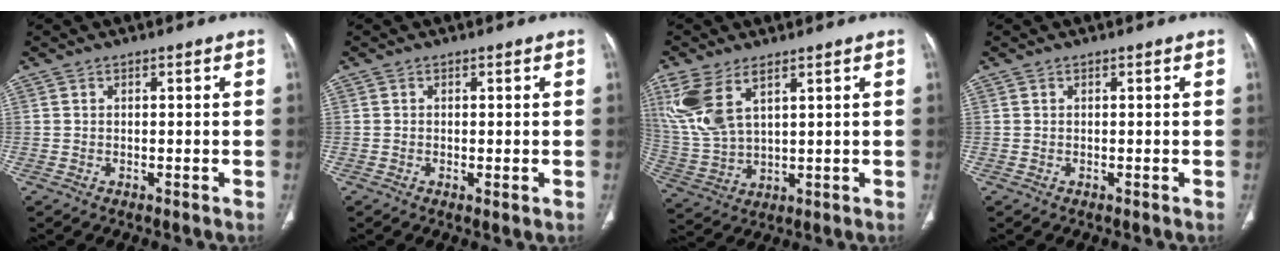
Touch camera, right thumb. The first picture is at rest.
{"total": 1.1, "force": [-0.2, 0.3, 1.0], "torque": [-0.023, -0.006, -0.004]}
{"total": 11.6, "force": [5.7, 5.4, 8.6], "torque": [-0.203, -0.010, 0.133]}
{"total": 0.0}